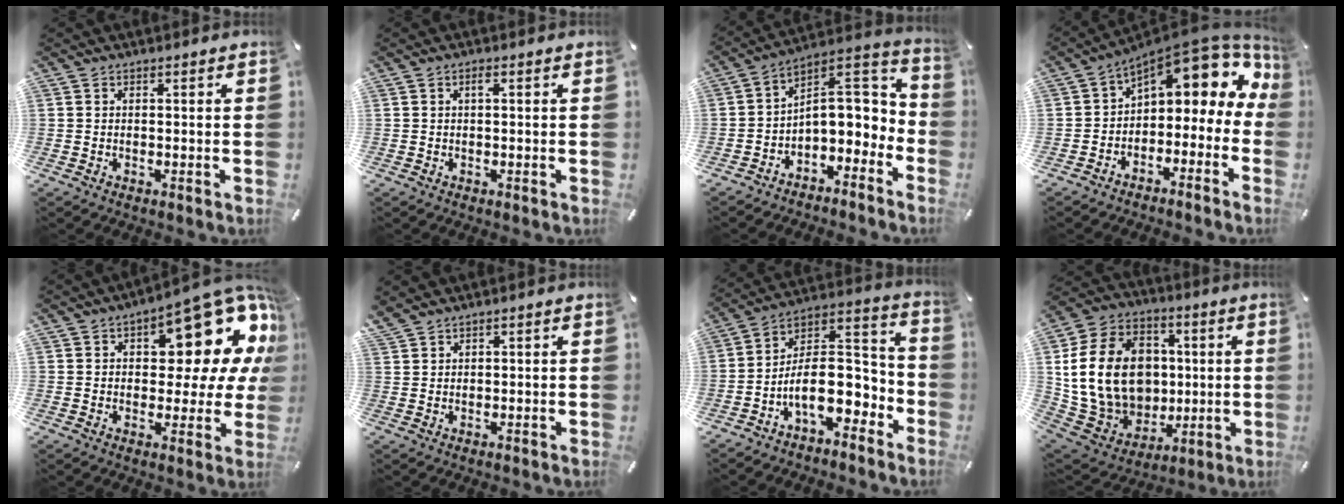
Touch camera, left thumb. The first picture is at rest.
{"total": 1.1, "force": [0.2, 0.2, 1.1], "torque": [-0.021, 0.002, 0.003]}
{"total": 9.1, "force": [0.6, 6.5, 6.3], "torque": [-0.070, -0.030, 0.014]}
{"total": 9.9, "force": [6.0, 4.9, 6.2], "torque": [-0.088, -0.060, 0.099]}
{"total": 17.8, "force": [10.2, 7.6, 12.5], "torque": [-0.158, -0.084, 0.167]}
{"total": 1.9, "force": [1.7, 0.4, 0.8], "torque": [-0.017, -0.003, 0.034]}
{"total": 14.4, "force": [-5.1, 8.0, 10.8], "torque": [-0.185, 0.000, -0.084]}
{"total": 22.4, "force": [2.4, 17.8, 13.4], "torque": [-0.264, -0.004, 0.058]}